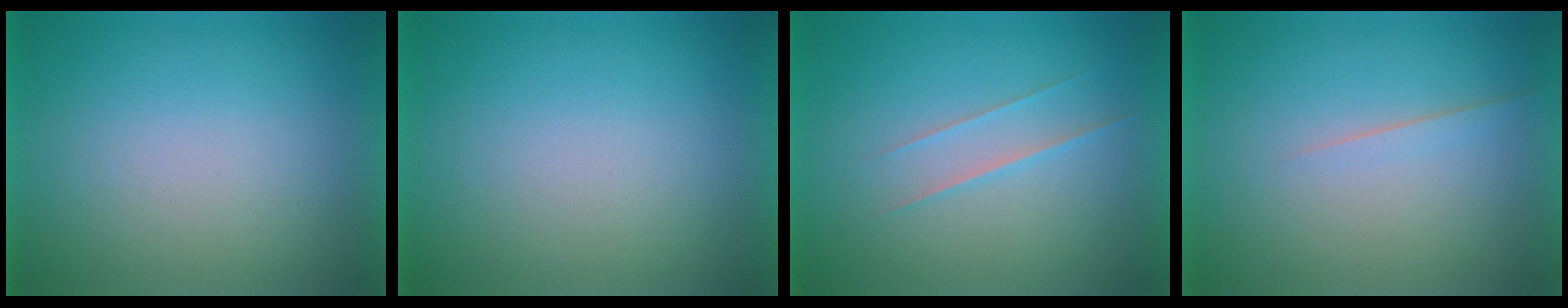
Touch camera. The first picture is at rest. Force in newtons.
{"total": 0.0}
{"total": 1.6}
{"total": 1.4}